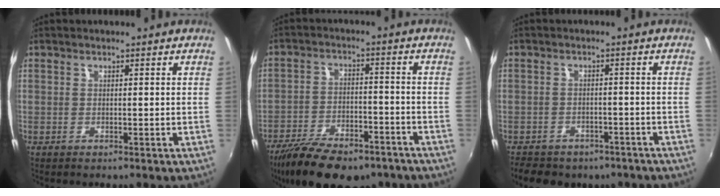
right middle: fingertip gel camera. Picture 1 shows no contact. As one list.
[{"total": 18.4, "force": [-13.6, 7.2, 10.0], "torque": [-0.204, -0.034, -0.209]}, {"total": 11.3, "force": [-8.3, 6.1, 4.6], "torque": [-0.112, -0.011, -0.109]}]